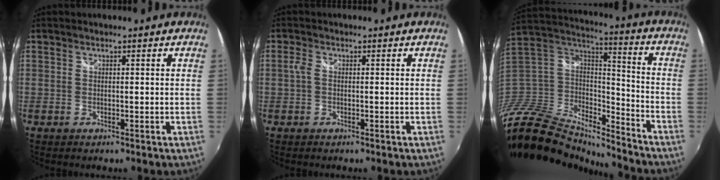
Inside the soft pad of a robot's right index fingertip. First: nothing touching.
{"total": 1.5, "force": [-0.1, 0.8, 1.3], "torque": [-0.029, 0.004, -0.005]}
{"total": 19.9, "force": [-16.5, 7.9, 7.9], "torque": [-0.192, 0.008, -0.307]}